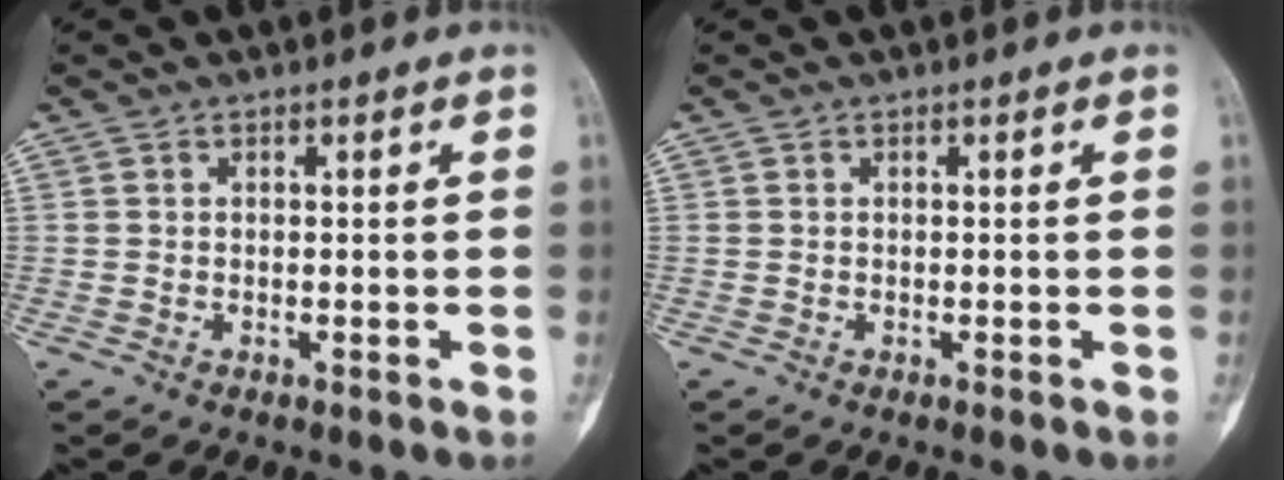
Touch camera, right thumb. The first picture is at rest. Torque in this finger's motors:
{"motor_torque": [0.22, 0.22, 0.03, -0.03, 0.00]}